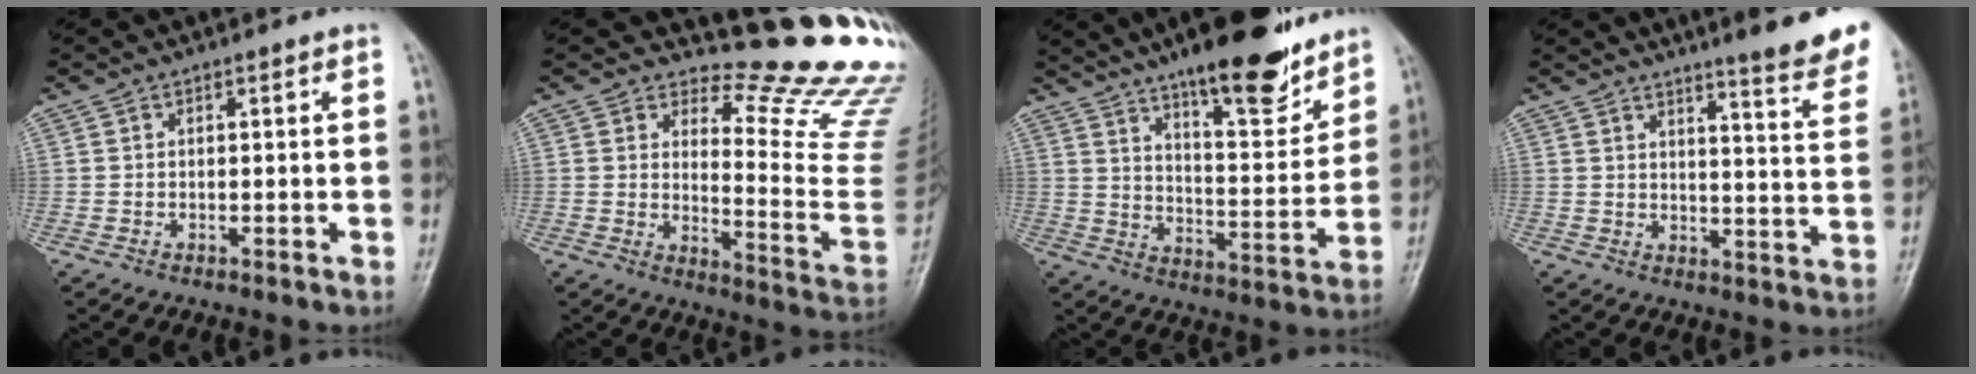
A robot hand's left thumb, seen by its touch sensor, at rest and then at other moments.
{"total": 17.1, "force": [14.7, 3.6, 8.0], "torque": [-0.062, -0.178, 0.173]}
{"total": 18.8, "force": [13.6, 5.2, 11.9], "torque": [-0.139, -0.078, 0.212]}
{"total": 13.5, "force": [10.7, 1.4, 8.1], "torque": [-0.075, -0.069, 0.123]}